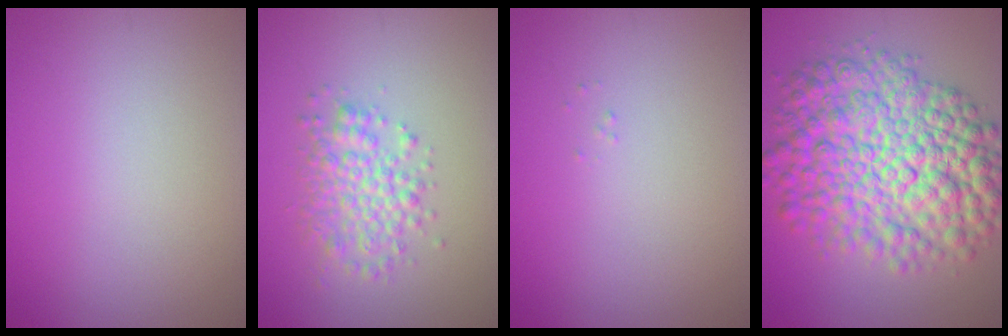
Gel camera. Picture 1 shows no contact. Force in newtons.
{"total": 3.8, "press": 3.8, "slide": 0.1}
{"total": 0.0}
{"total": 12.0, "press": 12.0, "slide": 0.1}